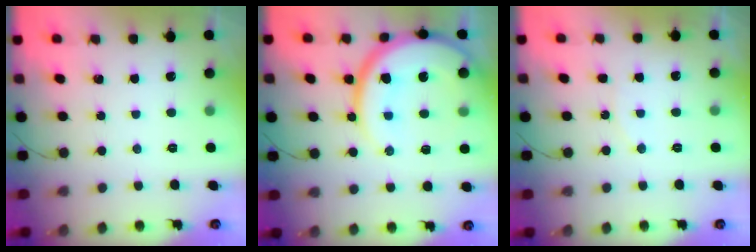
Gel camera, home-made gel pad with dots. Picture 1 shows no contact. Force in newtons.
{"total": 19.5, "press": 19.4, "slide": 2.0}
{"total": 5.1, "press": 4.7, "slide": 2.2}